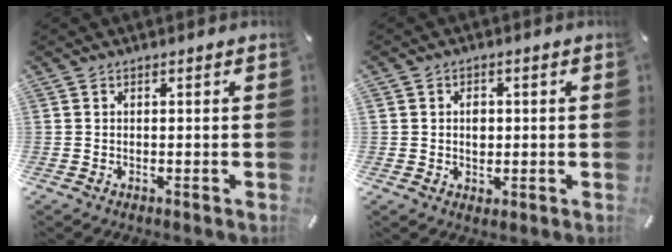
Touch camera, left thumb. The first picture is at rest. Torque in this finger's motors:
{"motor_torque": [-0.04, -0.06, -0.05, 0.08, 0.15]}